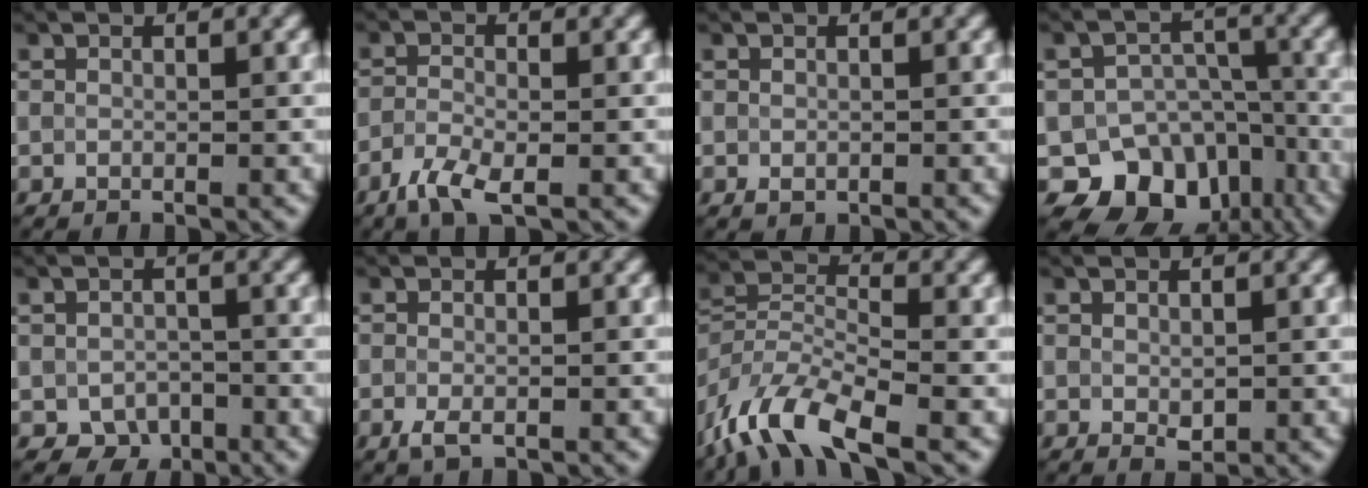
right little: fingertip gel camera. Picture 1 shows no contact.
{"total": 3.2, "force": [-1.8, 1.1, 2.4], "torque": [-0.058, -0.004, -0.041]}
{"total": 0.6, "force": [-0.2, 0.4, 0.4], "torque": [-0.005, -0.004, -0.002]}
{"total": 9.3, "force": [-5.2, 6.9, 3.4], "torque": [-0.032, -0.007, -0.084]}
{"total": 2.6, "force": [-1.2, 2.0, 1.2], "torque": [-0.018, -0.008, -0.022]}
{"total": 1.6, "force": [-0.7, 0.7, 1.2], "torque": [-0.028, -0.006, -0.014]}
{"total": 8.5, "force": [-5.8, 3.0, 5.4], "torque": [-0.100, 0.000, -0.124]}
{"total": 1.2, "force": [-0.1, 0.7, 0.9], "torque": [-0.016, -0.005, 0.005]}